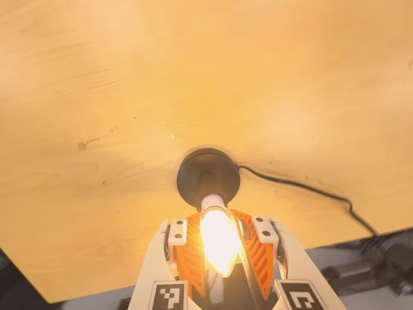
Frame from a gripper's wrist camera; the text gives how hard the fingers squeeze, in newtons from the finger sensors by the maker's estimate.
{"total": 16.9, "left": 15.8, "right": 18.0}